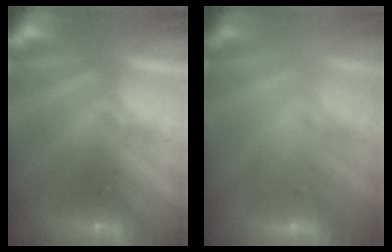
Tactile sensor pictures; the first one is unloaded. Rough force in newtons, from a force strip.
{"total": 2.3}